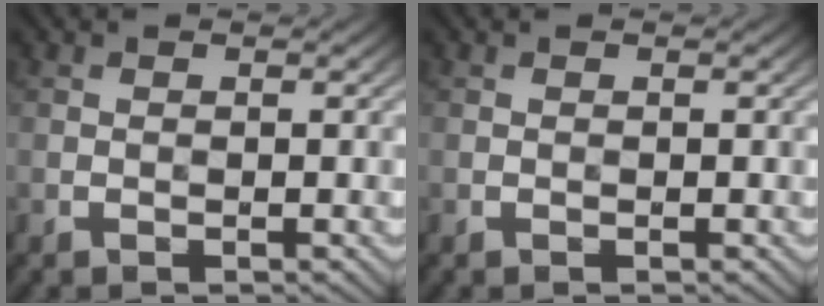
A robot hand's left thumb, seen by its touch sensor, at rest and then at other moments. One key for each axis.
{"total": 0.0}